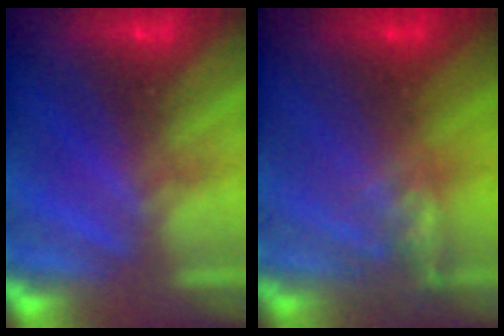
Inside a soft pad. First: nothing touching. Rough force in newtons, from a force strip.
{"total": 4.4}